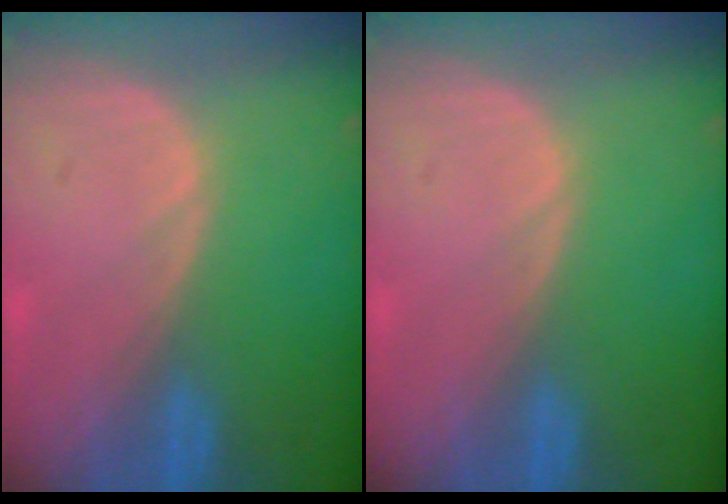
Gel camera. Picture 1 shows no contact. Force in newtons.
{"total": 0.0}